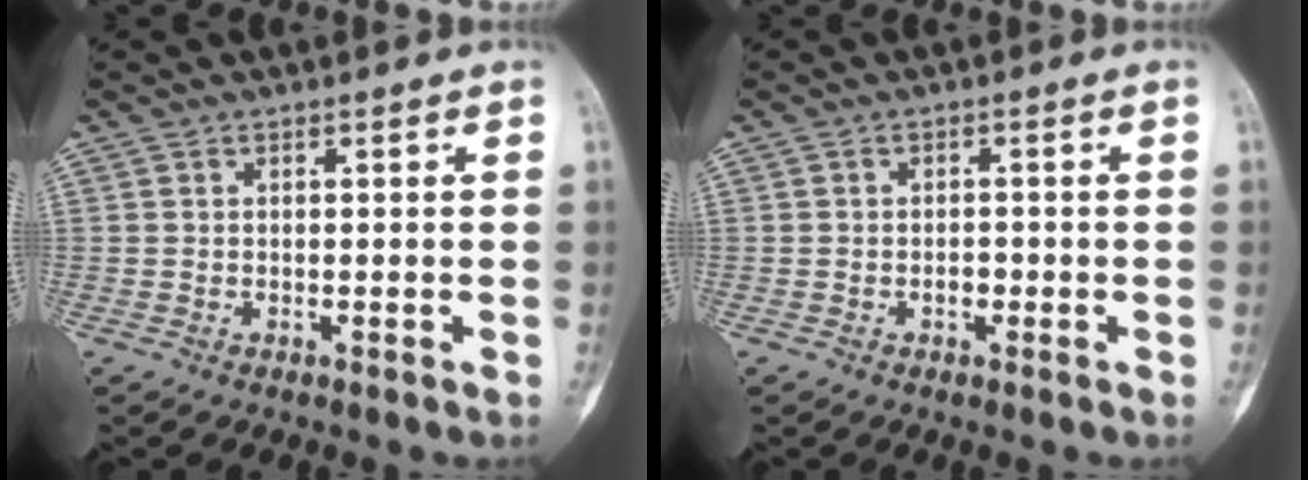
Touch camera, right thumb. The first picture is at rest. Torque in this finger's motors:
{"motor_torque": [0.92, 0.18, 0.24, -0.08, 0.01]}